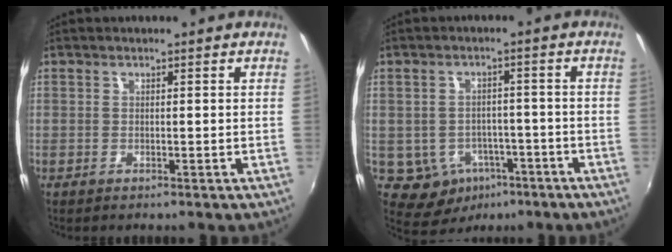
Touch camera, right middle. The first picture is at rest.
{"total": 8.4, "force": [-4.1, 6.8, 2.8], "torque": [-0.071, 0.007, -0.038]}